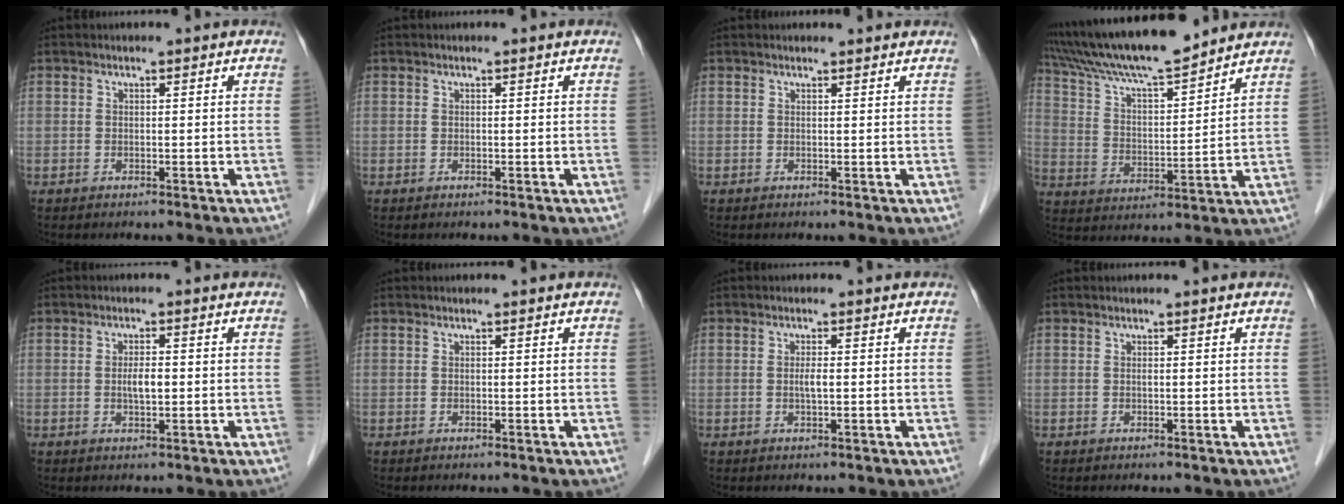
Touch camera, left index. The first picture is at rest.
{"total": 0.0}
{"total": 2.1, "force": [2.1, 0.2, 0.3], "torque": [-0.009, 0.007, 0.024]}
{"total": 16.4, "force": [14.7, 1.3, 7.1], "torque": [-0.134, 0.014, 0.254]}
{"total": 2.5, "force": [-0.1, 0.8, 2.4], "torque": [-0.045, 0.001, -0.001]}
{"total": 0.0}
{"total": 1.5, "force": [0.0, 0.2, 1.5], "torque": [-0.029, 0.000, -0.001]}
{"total": 0.0}